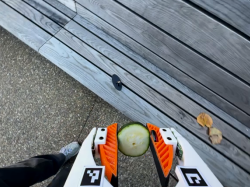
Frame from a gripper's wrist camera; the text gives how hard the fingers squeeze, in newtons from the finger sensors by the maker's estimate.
{"total": 11.4, "left": 11.6, "right": 11.2}